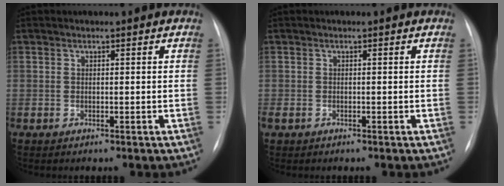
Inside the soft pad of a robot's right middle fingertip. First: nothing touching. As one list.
[{"total": 0.9, "force": [-0.4, 0.6, 0.5], "torque": [-0.010, 0.002, -0.003]}]